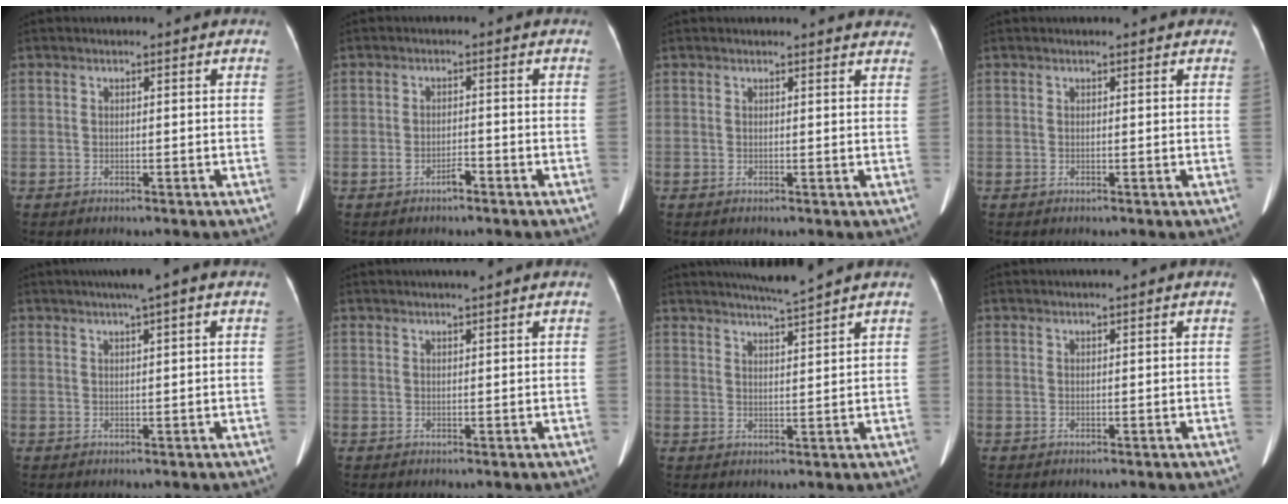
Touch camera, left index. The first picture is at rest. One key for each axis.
{"total": 1.7, "fx": -1.2, "fy": 0.6, "fz": 1.1, "tx": -0.019, "ty": 0.001, "tz": -0.019}
{"total": 8.5, "fx": 8.2, "fy": 1.7, "fz": 1.7, "tx": 0.004, "ty": -0.003, "tz": 0.062}
{"total": 2.2, "fx": 1.9, "fy": 0.8, "fz": 0.8, "tx": -0.009, "ty": 0.013, "tz": 0.011}
{"total": 5.0, "fx": 3.0, "fy": -0.1, "fz": 4.0, "tx": -0.065, "ty": 0.024, "tz": 0.048}
{"total": 3.7, "fx": 3.2, "fy": -0.4, "fz": 1.8, "tx": -0.021, "ty": 0.020, "tz": 0.048}
{"total": 5.8, "fx": 5.2, "fy": -1.4, "fz": 2.0, "tx": -0.037, "ty": -0.002, "tz": 0.087}
{"total": 1.4, "fx": 1.1, "fy": -0.1, "fz": 0.9, "tx": -0.012, "ty": 0.018, "tz": 0.020}